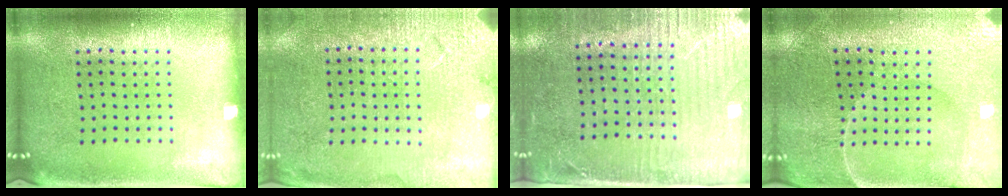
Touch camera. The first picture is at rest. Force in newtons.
{"total": 2.7, "press": 2.7, "slide": 0.1}
{"total": 3.2, "press": 2.8, "slide": 1.6}
{"total": 1.3, "press": 1.2, "slide": 0.3}